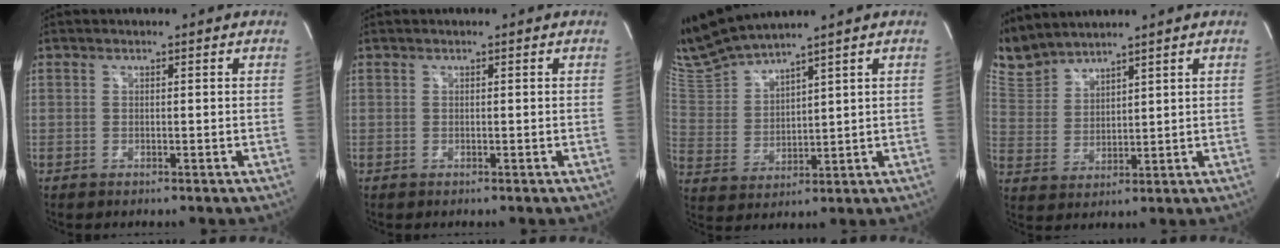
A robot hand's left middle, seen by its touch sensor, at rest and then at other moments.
{"total": 0.0}
{"total": 9.2, "force": [8.8, -1.0, 2.5], "torque": [-0.076, 0.003, 0.196]}
{"total": 6.4, "force": [6.4, 0.7, 0.2], "torque": [-0.022, 0.011, 0.143]}